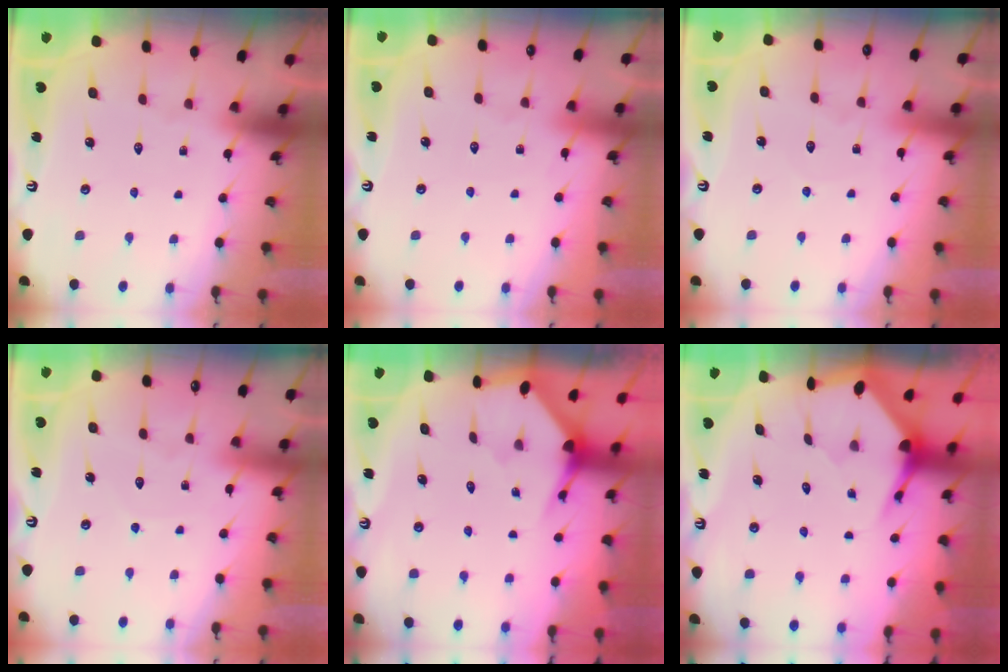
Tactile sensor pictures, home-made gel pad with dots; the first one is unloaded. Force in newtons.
{"total": 2.1, "press": 2.1, "slide": 0.3}
{"total": 3.7, "press": 3.7, "slide": 0.2}
{"total": 2.6, "press": 2.6, "slide": 0.3}
{"total": 2.8, "press": 2.8, "slide": 0.3}
{"total": 3.8, "press": 3.8, "slide": 0.5}